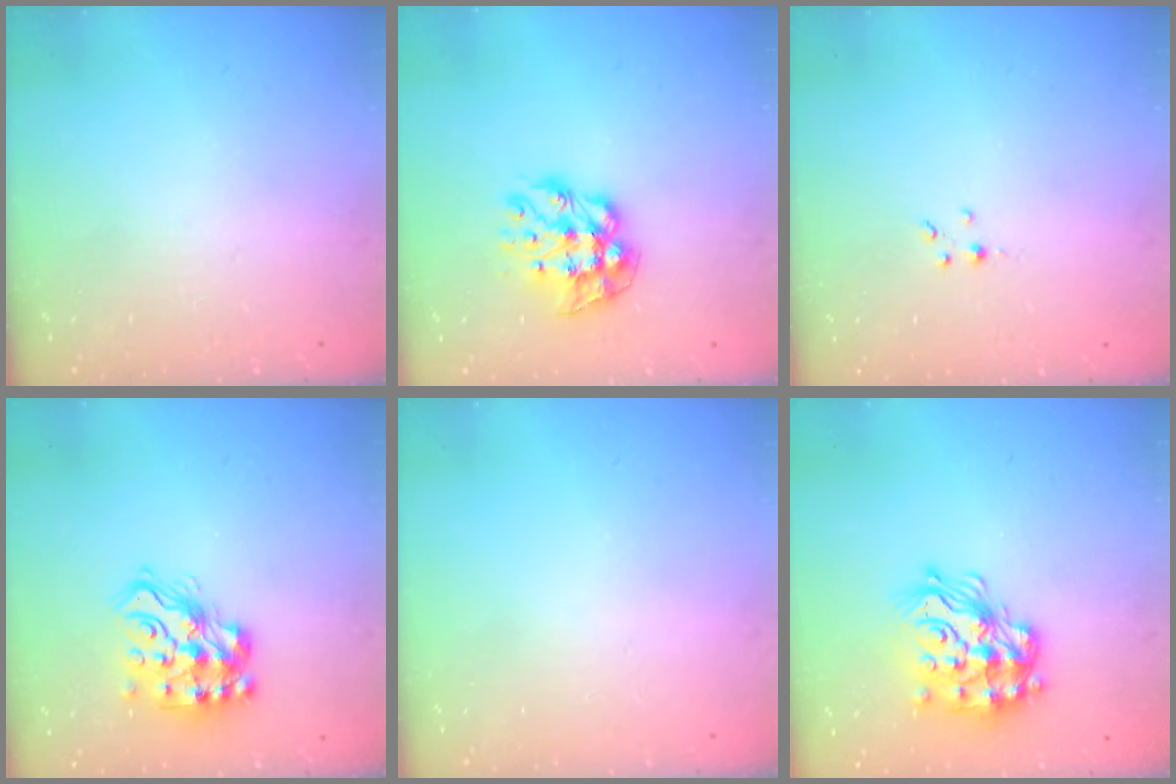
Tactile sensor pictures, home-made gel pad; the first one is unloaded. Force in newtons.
{"total": 11.2, "press": 11.2, "slide": 0.9}
{"total": 1.0, "press": 1.0, "slide": 0.1}
{"total": 15.4, "press": 15.3, "slide": 1.8}
{"total": 0.0}
{"total": 19.4, "press": 19.3, "slide": 1.2}